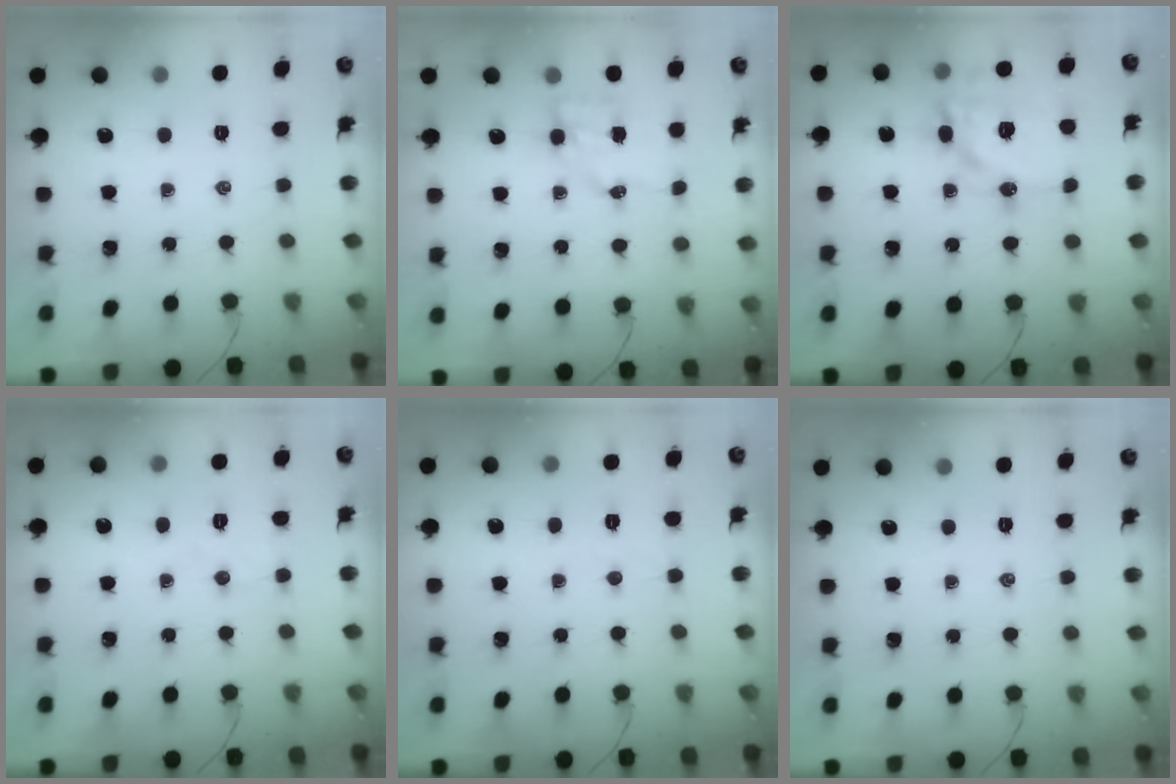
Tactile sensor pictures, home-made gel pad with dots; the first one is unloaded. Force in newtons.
{"total": 5.1, "press": 5.0, "slide": 0.8}
{"total": 16.3, "press": 16.0, "slide": 2.9}
{"total": 4.2, "press": 4.1, "slide": 0.9}
{"total": 2.5, "press": 2.4, "slide": 0.8}
{"total": 0.0}